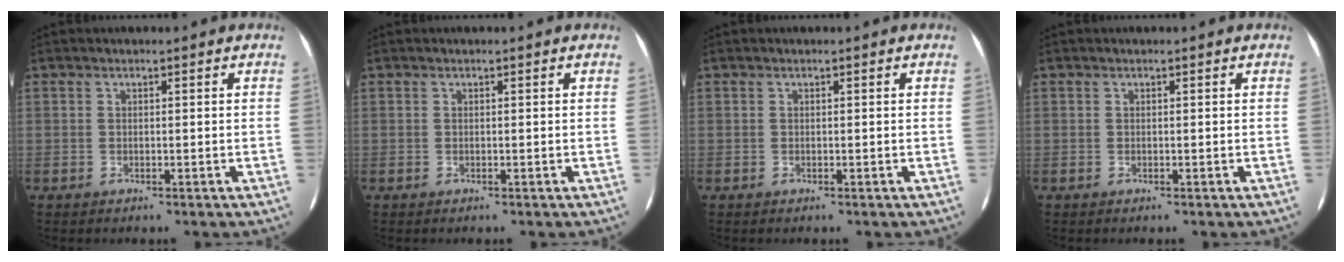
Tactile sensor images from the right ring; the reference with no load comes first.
{"total": 0.0}
{"total": 0.0}
{"total": 0.0}